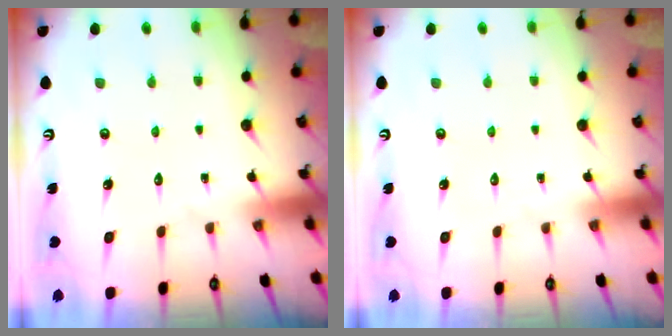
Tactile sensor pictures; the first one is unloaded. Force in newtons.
{"total": 0.0}